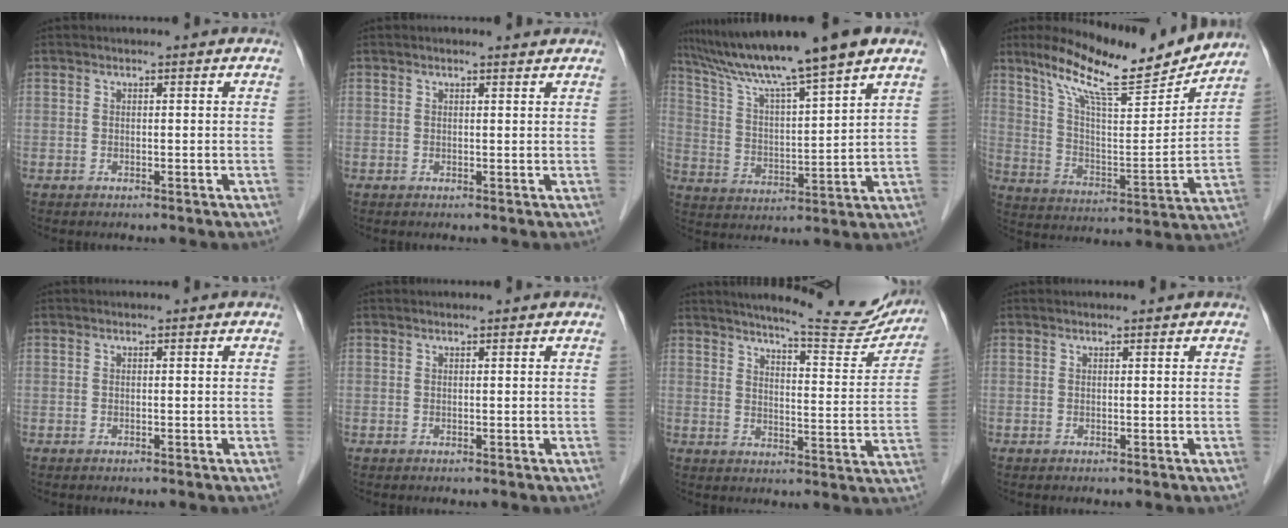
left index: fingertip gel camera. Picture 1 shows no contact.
{"total": 1.7, "force": [1.5, 0.3, 0.7], "torque": [-0.017, 0.011, 0.020]}
{"total": 16.4, "force": [13.1, -0.3, 9.9], "torque": [-0.173, 0.013, 0.221]}
{"total": 18.2, "force": [15.4, 2.0, 9.5], "torque": [-0.162, -0.010, 0.248]}
{"total": 0.0}
{"total": 0.8, "force": [0.7, 0.0, 0.2], "torque": [-0.007, 0.010, 0.014]}
{"total": 18.3, "force": [16.8, 1.9, 7.0], "torque": [-0.093, -0.050, 0.204]}
{"total": 1.2, "force": [1.1, 0.0, 0.4], "torque": [-0.009, 0.012, 0.017]}